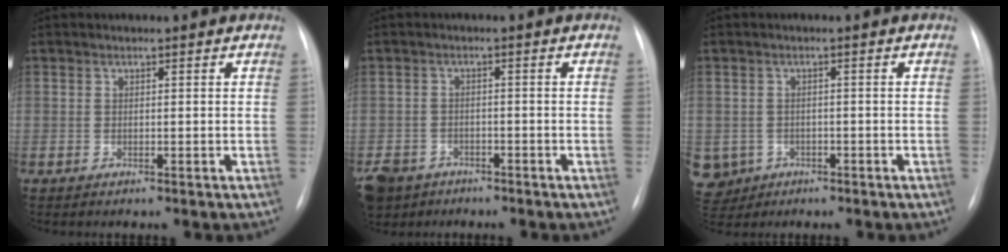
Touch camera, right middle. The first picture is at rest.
{"total": 10.0, "force": [-6.8, 6.9, 2.8], "torque": [-0.090, -0.008, -0.109]}
{"total": 6.6, "force": [-2.5, 6.0, 0.9], "torque": [-0.029, 0.009, -0.034]}